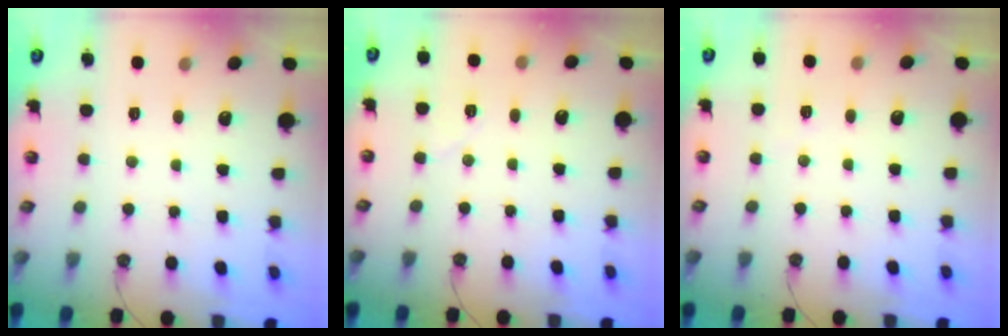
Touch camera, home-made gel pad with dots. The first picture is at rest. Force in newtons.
{"total": 4.3, "press": 3.9, "slide": 1.9}
{"total": 2.9, "press": 2.1, "slide": 2.1}